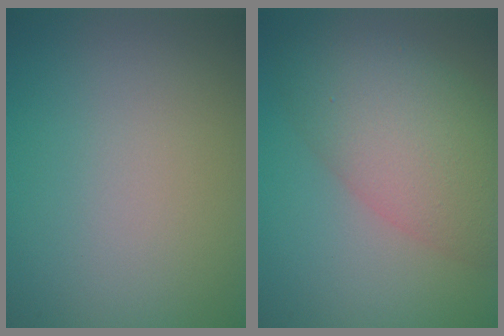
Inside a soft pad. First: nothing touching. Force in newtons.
{"total": 7.7, "press": 7.7, "slide": 0.5}